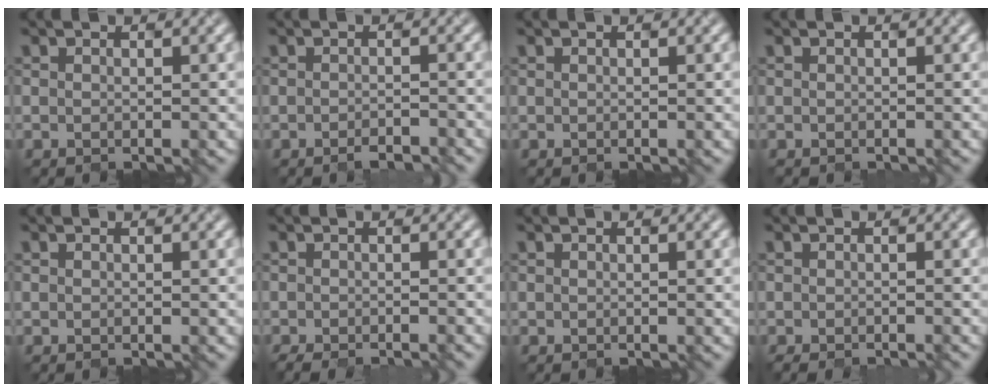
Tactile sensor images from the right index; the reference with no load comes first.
{"total": 1.6, "force": [-1.4, 0.1, 0.7], "torque": [-0.011, -0.002, -0.021]}
{"total": 0.0}
{"total": 0.0}
{"total": 0.0}
{"total": 2.1, "force": [-1.4, 0.5, 1.6], "torque": [0.001, 0.001, -0.011]}
{"total": 0.0}
{"total": 1.2, "force": [-0.6, 0.4, 1.0], "torque": [0.001, 0.005, -0.003]}